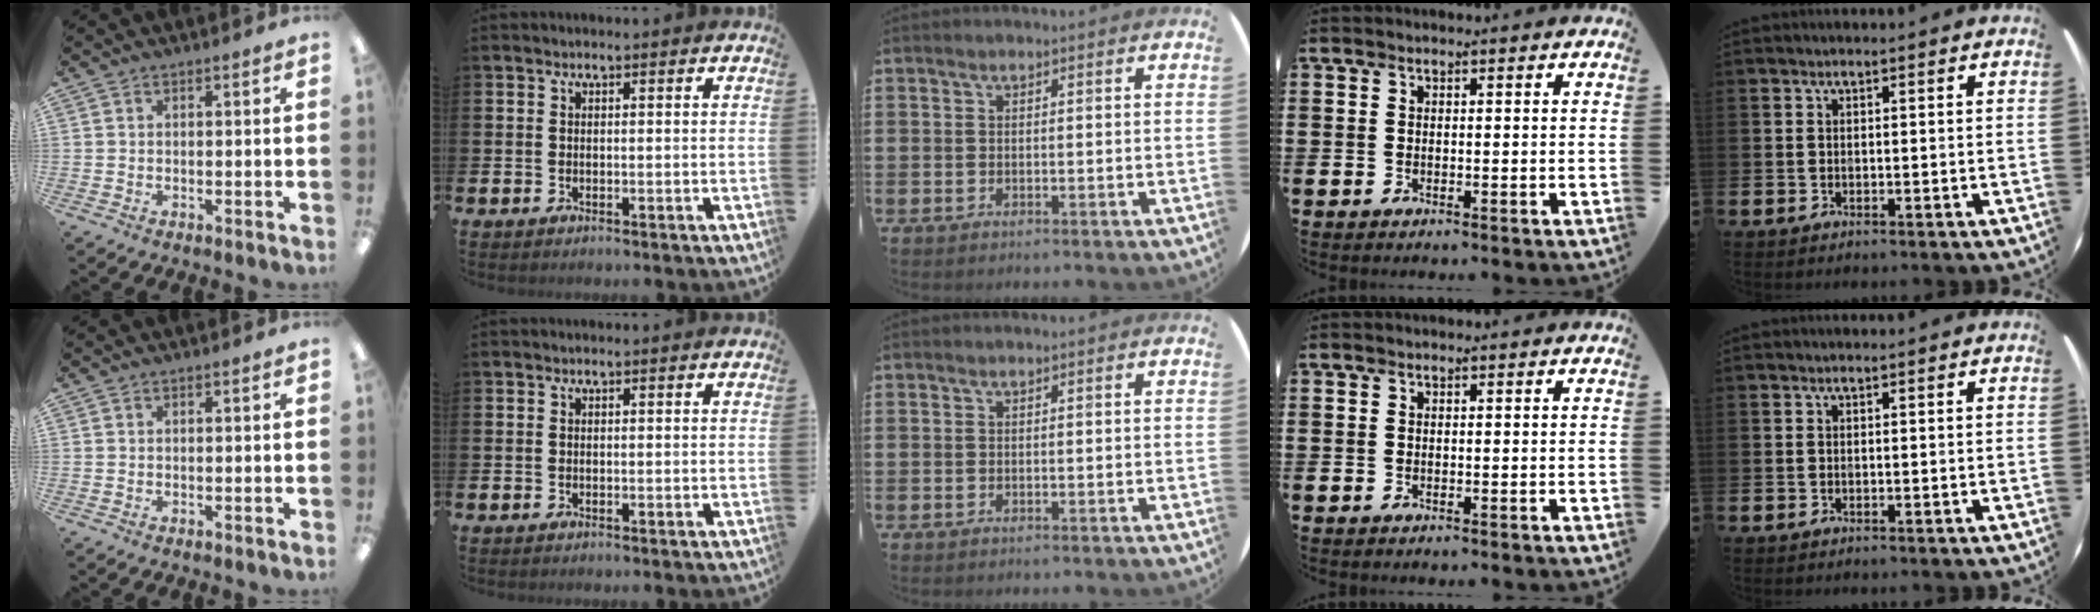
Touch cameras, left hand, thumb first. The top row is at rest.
{}